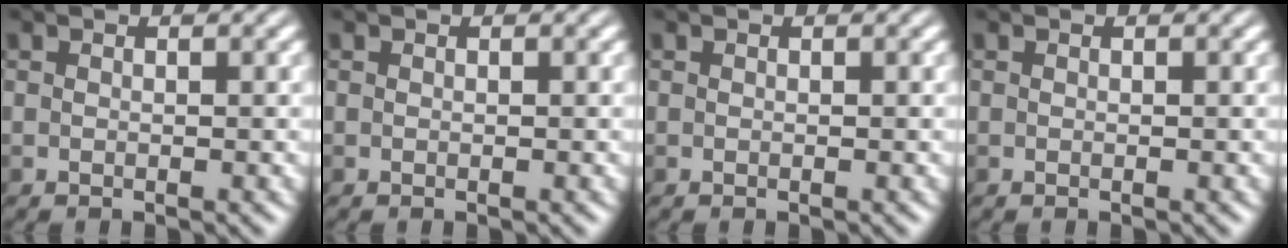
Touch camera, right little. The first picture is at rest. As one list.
[{"total": 0.0}, {"total": 0.0}, {"total": 0.0}]